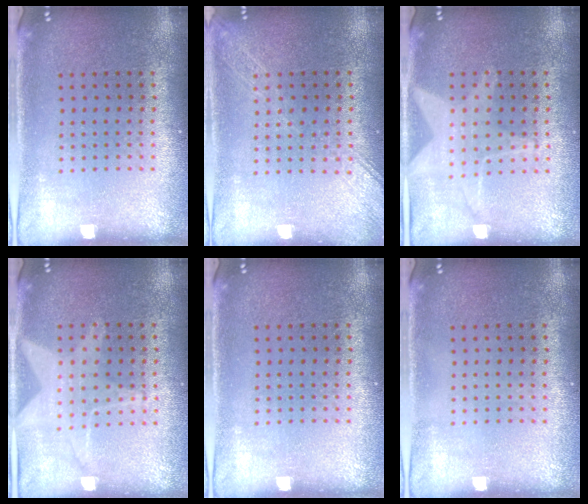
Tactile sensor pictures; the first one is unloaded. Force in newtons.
{"total": 1.7, "press": 1.7, "slide": 0.3}
{"total": 1.3, "press": 1.3, "slide": 0.3}
{"total": 1.3, "press": 1.3, "slide": 0.3}
{"total": 0.0}
{"total": 0.0}